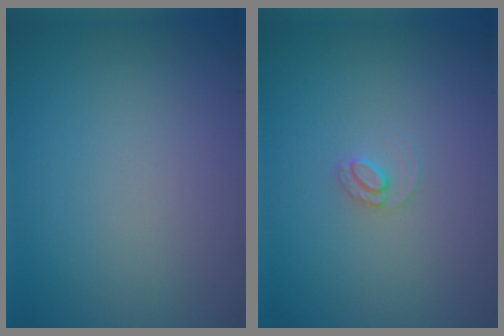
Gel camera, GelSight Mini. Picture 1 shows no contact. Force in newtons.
{"total": 1.2, "press": 1.2, "slide": 0.0}